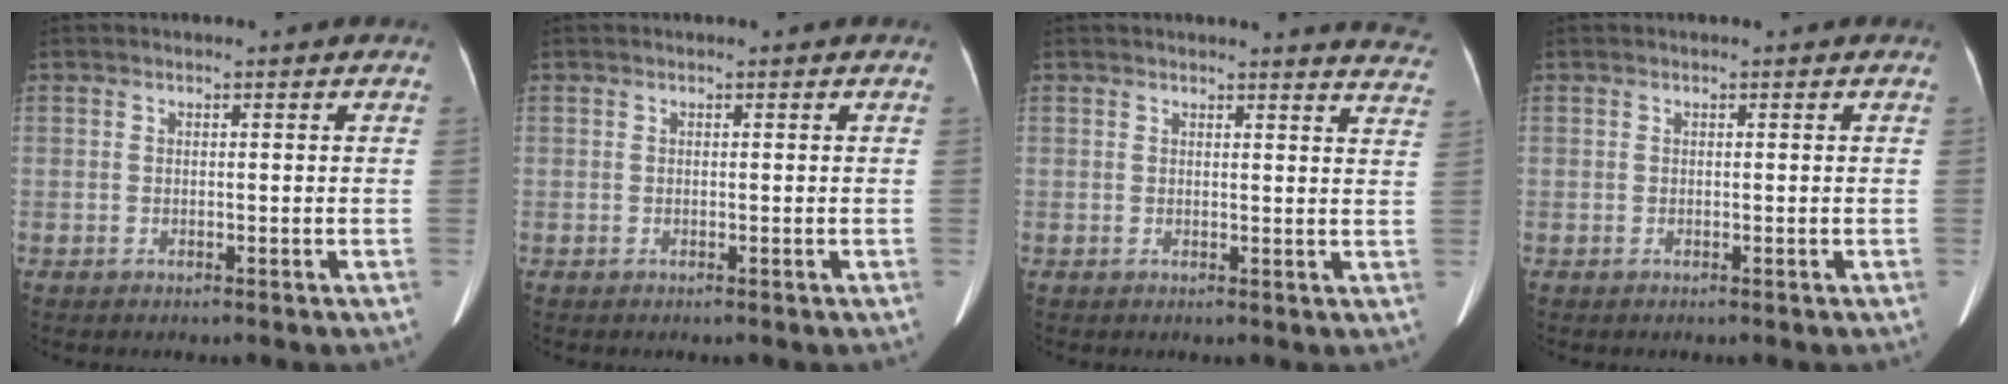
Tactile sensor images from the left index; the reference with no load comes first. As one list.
[{"total": 0.0}, {"total": 8.1, "force": [8.0, 0.1, 1.3], "torque": [0.006, -0.058, 0.053]}, {"total": 0.0}]